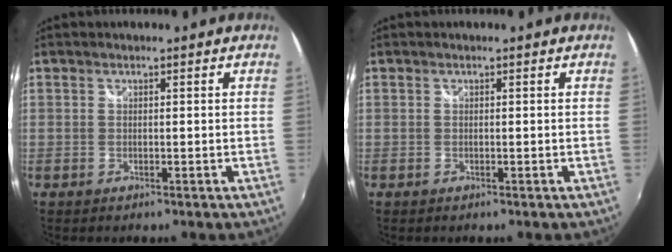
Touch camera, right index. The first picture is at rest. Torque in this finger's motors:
{"motor_torque": [0.23, 0.34, 0.12, 0.01]}